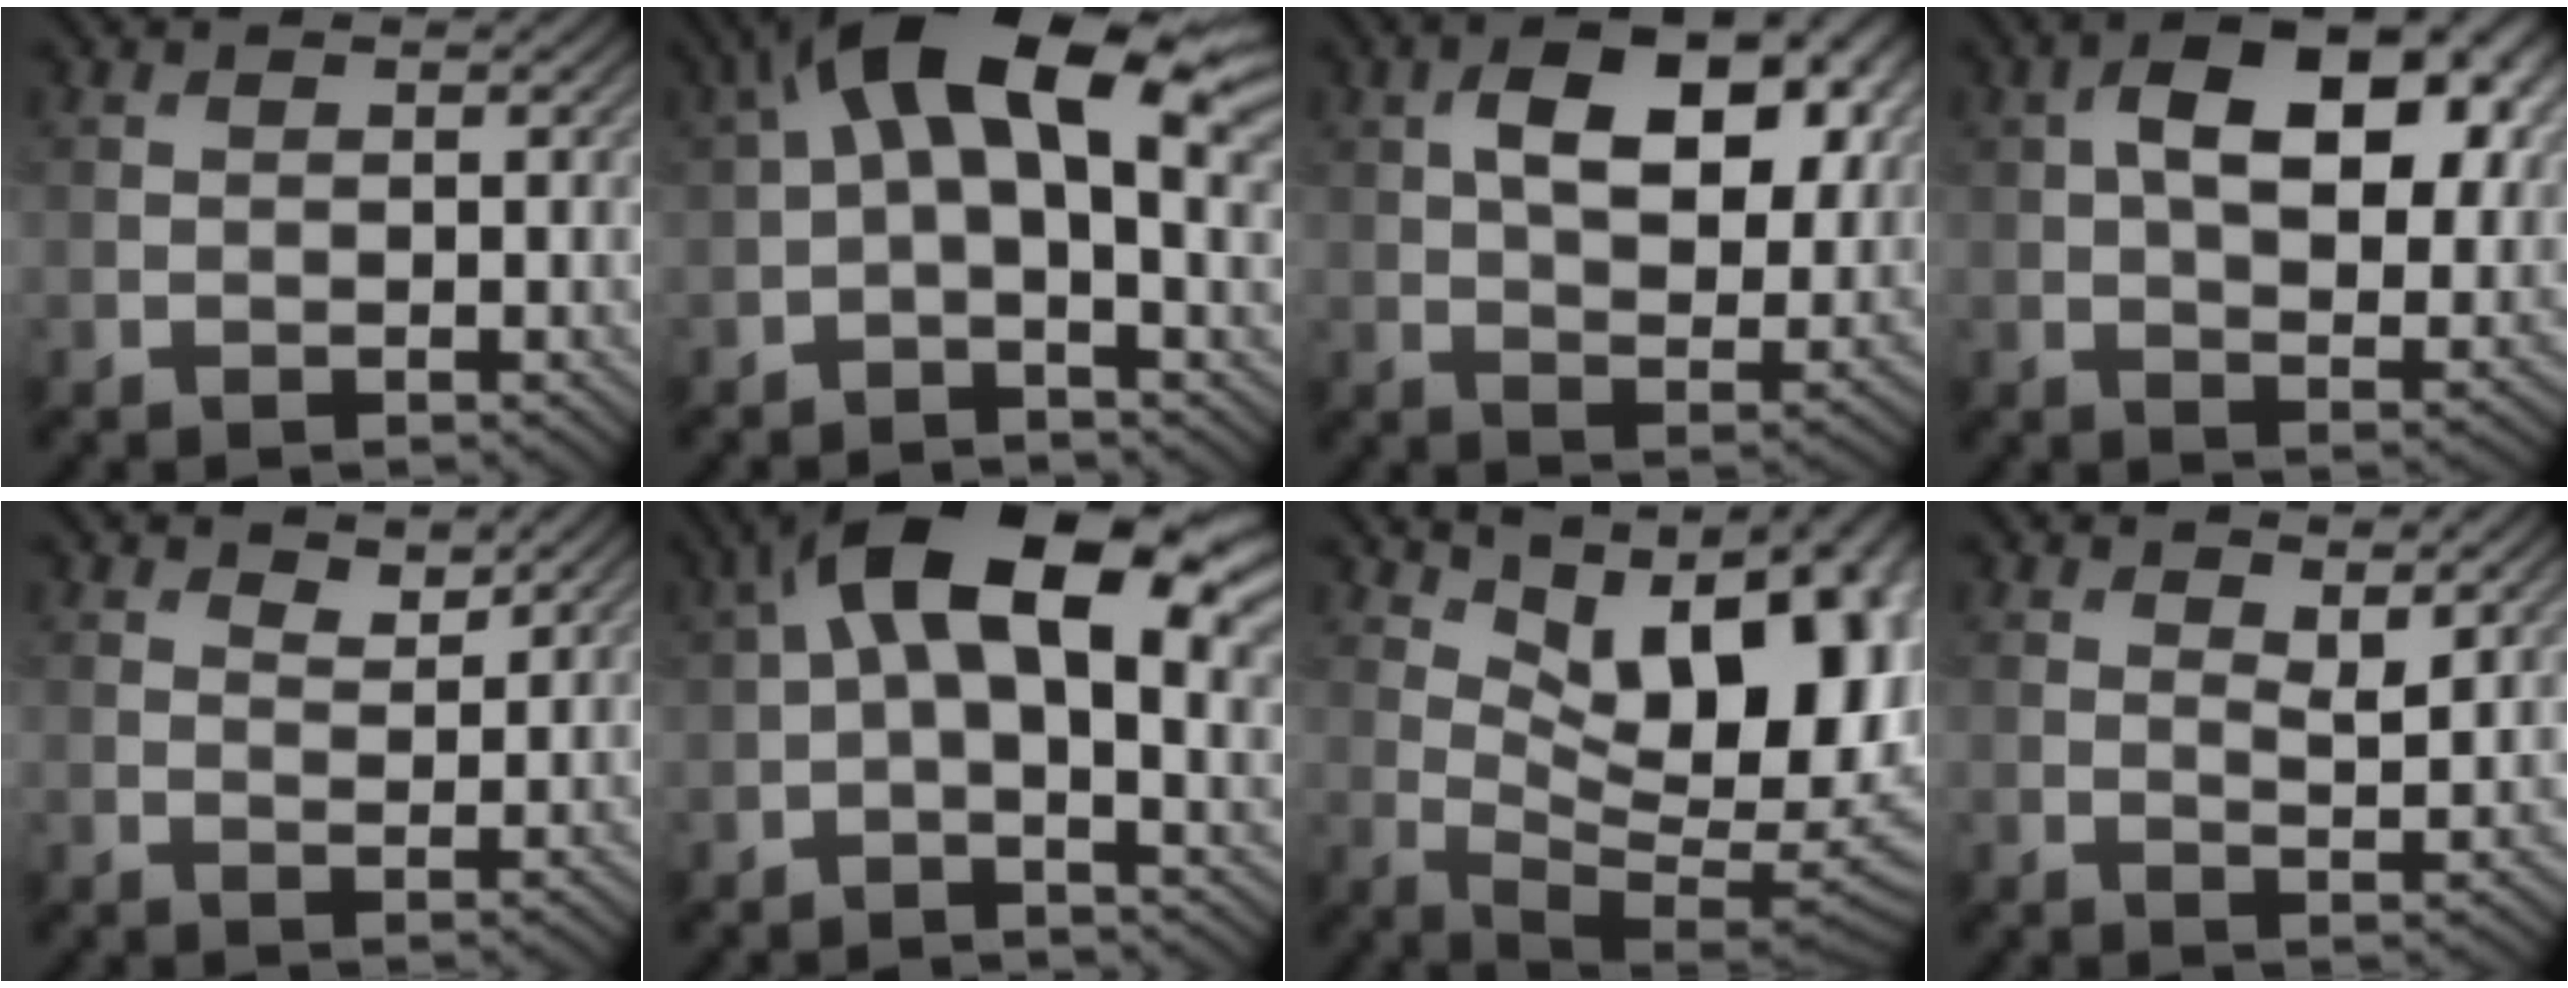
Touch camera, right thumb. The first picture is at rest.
{"total": 13.6, "force": [3.9, 5.7, 11.7], "torque": [-0.206, 0.015, 0.063]}
{"total": 11.8, "force": [3.4, 6.5, 9.2], "torque": [-0.144, 0.000, 0.058]}
{"total": 13.2, "force": [3.4, 7.4, 10.4], "torque": [-0.153, 0.008, 0.048]}
{"total": 2.1, "force": [1.9, 0.7, 0.7], "torque": [-0.013, -0.005, 0.041]}
{"total": 15.0, "force": [3.9, 6.9, 12.7], "torque": [-0.213, 0.017, 0.058]}
{"total": 18.1, "force": [6.7, 8.6, 14.5], "torque": [-0.204, 0.041, 0.110]}
{"total": 2.7, "force": [1.8, 0.8, 1.8], "torque": [-0.032, -0.009, 0.037]}